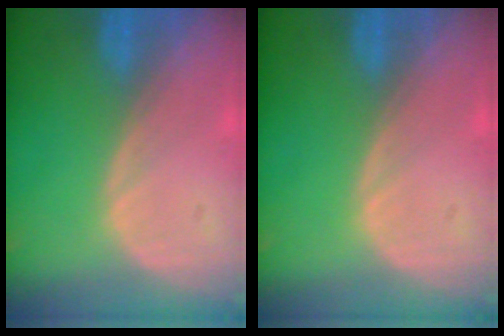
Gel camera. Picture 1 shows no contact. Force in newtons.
{"total": 0.0}